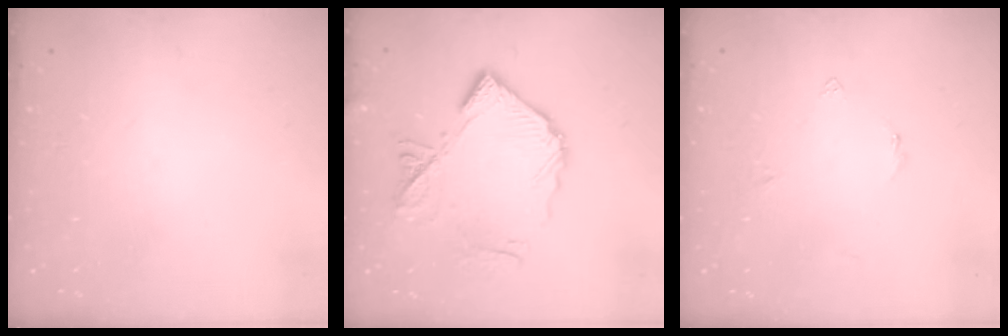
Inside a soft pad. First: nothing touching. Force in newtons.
{"total": 15.1, "press": 15.0, "slide": 1.5}
{"total": 2.5, "press": 2.4, "slide": 0.5}